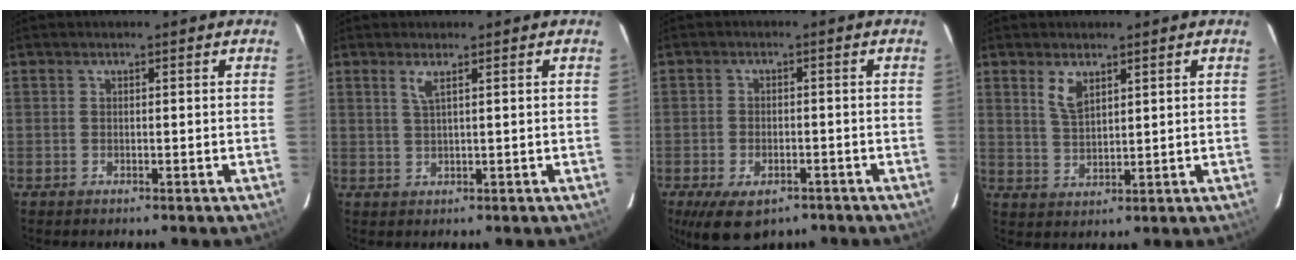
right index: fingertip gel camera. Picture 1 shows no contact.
{"total": 1.8, "force": [0.9, -0.2, 1.5], "torque": [-0.030, -0.001, 0.019]}
{"total": 9.3, "force": [-6.0, 4.7, 5.4], "torque": [-0.112, -0.024, -0.093]}
{"total": 4.2, "force": [2.5, 1.8, 2.8], "torque": [-0.053, -0.001, 0.051]}